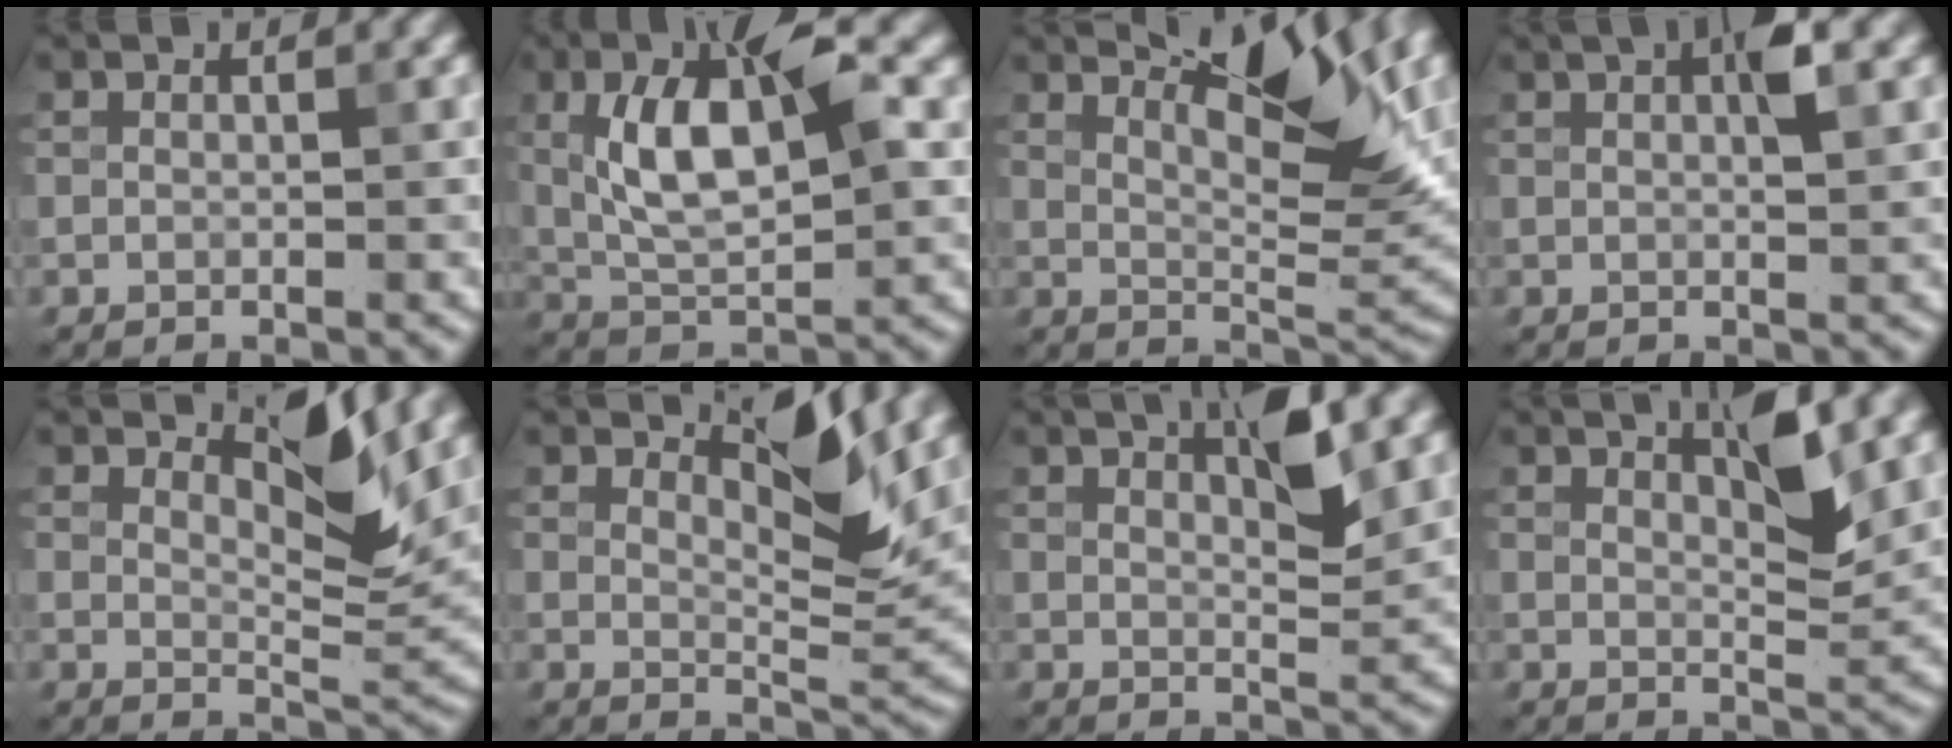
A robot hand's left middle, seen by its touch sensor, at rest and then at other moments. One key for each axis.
{"total": 6.9, "fx": 0.2, "fy": 2.2, "fz": 6.5, "tx": -0.134, "ty": 0.003, "tz": 0.021}
{"total": 7.1, "fx": 3.5, "fy": 1.6, "fz": 6.0, "tx": -0.106, "ty": 0.006, "tz": 0.080}
{"total": 1.9, "fx": 0.1, "fy": -0.1, "fz": 1.8, "tx": -0.047, "ty": 0.003, "tz": 0.020}
{"total": 3.3, "fx": 2.3, "fy": 0.3, "fz": 2.3, "tx": -0.054, "ty": -0.006, "tz": 0.053}
{"total": 3.5, "fx": 2.4, "fy": 0.3, "fz": 2.5, "tx": -0.056, "ty": -0.005, "tz": 0.055}
{"total": 3.1, "fx": 1.6, "fy": 0.2, "fz": 2.6, "tx": -0.051, "ty": 0.003, "tz": 0.042}
{"total": 2.7, "fx": 1.3, "fy": 0.0, "fz": 2.4, "tx": -0.051, "ty": -0.003, "tz": 0.041}